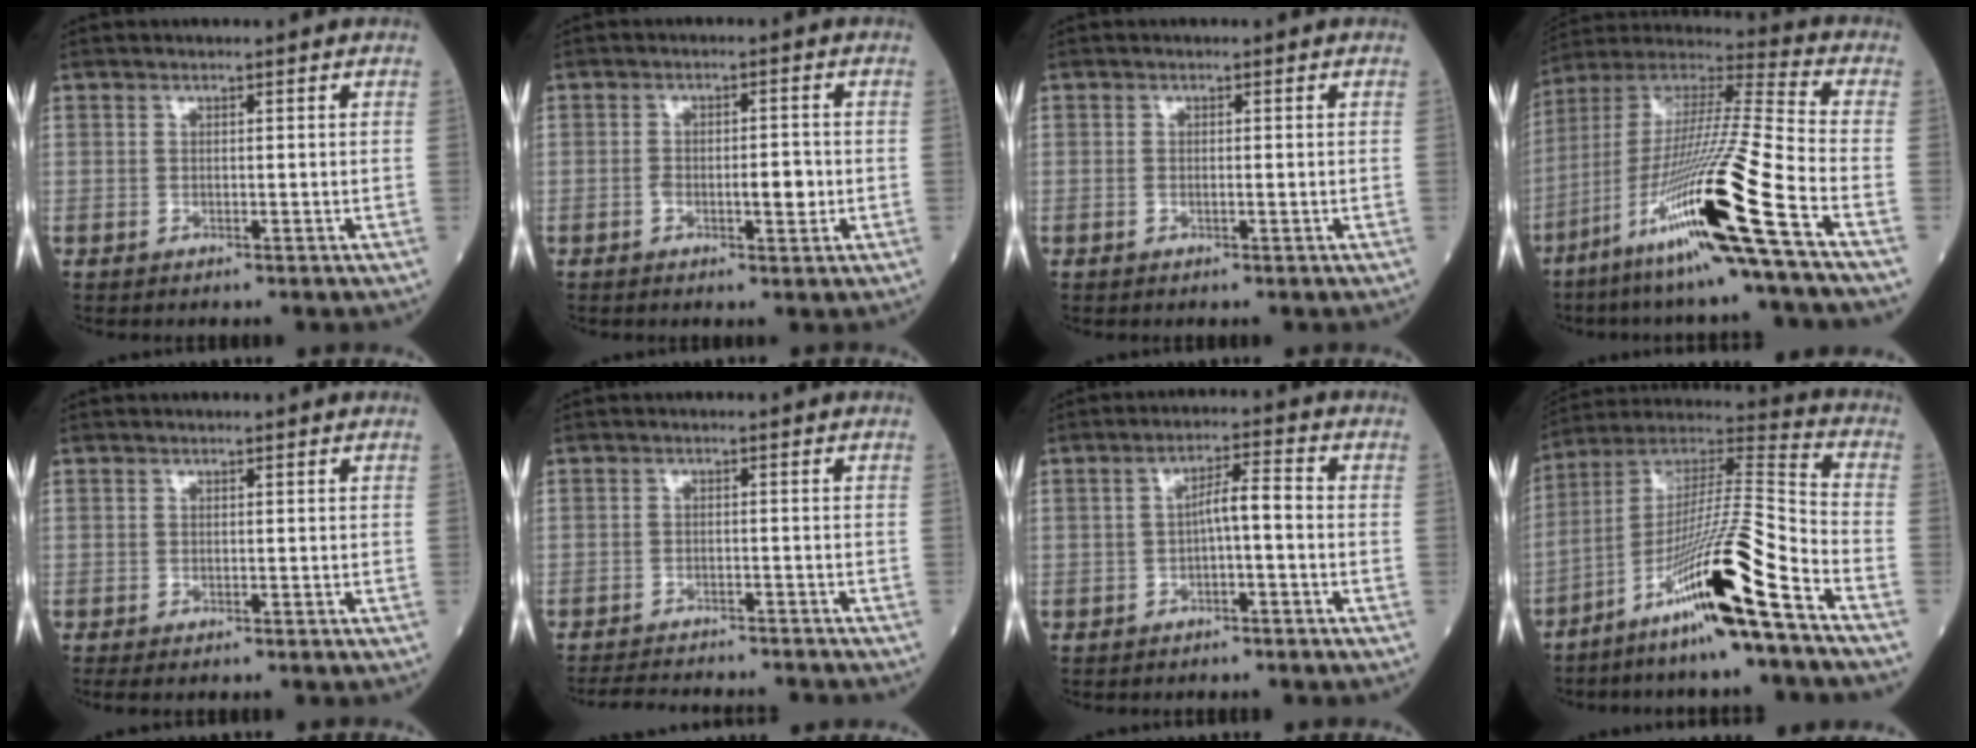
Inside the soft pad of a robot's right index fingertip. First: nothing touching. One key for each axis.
{"total": 4.0, "fx": -0.9, "fy": 1.3, "fz": 3.7, "tx": -0.060, "ty": 0.002, "tz": -0.011}
{"total": 0.7, "fx": -0.1, "fy": 0.2, "fz": 0.7, "tx": -0.016, "ty": 0.001, "tz": -0.002}
{"total": 23.1, "fx": -10.8, "fy": -1.4, "fz": 20.4, "tx": -0.397, "ty": -0.044, "tz": -0.209}
{"total": 1.4, "fx": -1.2, "fy": 0.3, "fz": 0.7, "tx": -0.008, "ty": -0.003, "tz": -0.015}
{"total": 11.7, "fx": -11.1, "fy": 1.4, "fz": 3.5, "tx": -0.058, "ty": -0.007, "tz": -0.149}
{"total": 4.0, "fx": -0.8, "fy": 0.6, "fz": 3.9, "tx": -0.066, "ty": 0.012, "tz": -0.010}
{"total": 17.8, "fx": -9.9, "fy": -0.8, "fz": 14.8, "tx": -0.288, "ty": -0.018, "tz": -0.184}